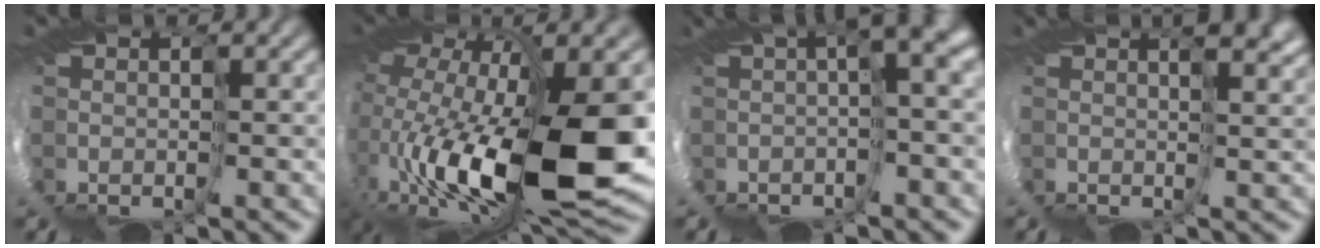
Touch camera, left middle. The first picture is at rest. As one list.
[{"total": 10.2, "force": [0.6, 3.0, 9.7], "torque": [-0.210, -0.029, 0.030]}, {"total": 3.2, "force": [0.2, -2.5, 2.1], "torque": [-0.042, -0.001, 0.001]}, {"total": 2.8, "force": [2.0, -0.6, 2.0], "torque": [-0.030, 0.000, 0.043]}]